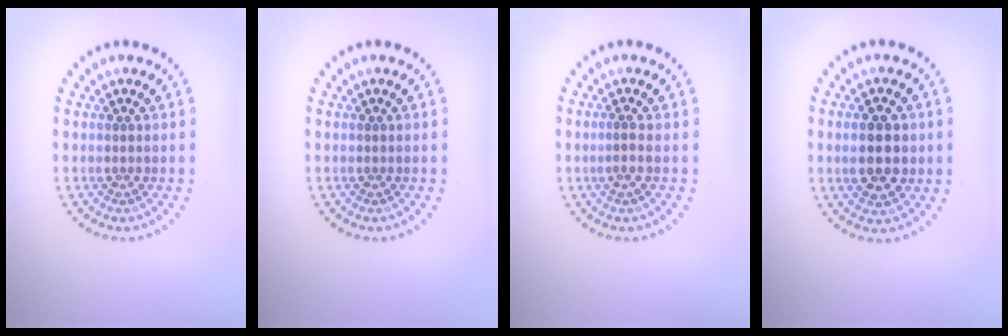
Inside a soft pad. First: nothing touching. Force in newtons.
{"total": 0.0}
{"total": 0.6, "press": 0.4, "slide": 0.5}
{"total": 4.5, "press": 4.5, "slide": 0.3}